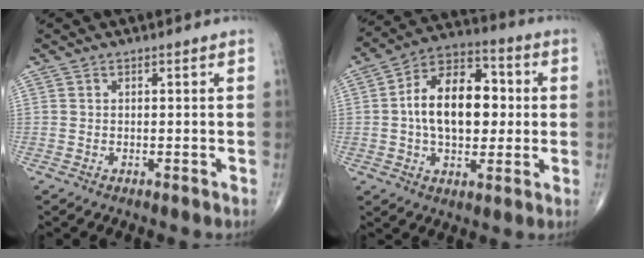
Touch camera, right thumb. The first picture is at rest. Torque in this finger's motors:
{"motor_torque": [-0.08, 0.66, 0.24, -0.09, 0.15]}